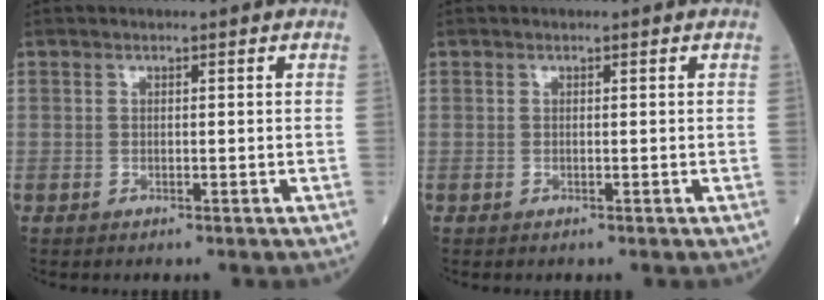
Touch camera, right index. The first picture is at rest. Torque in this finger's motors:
{"motor_torque": [0.26, 0.08, 0.04, 0.01]}